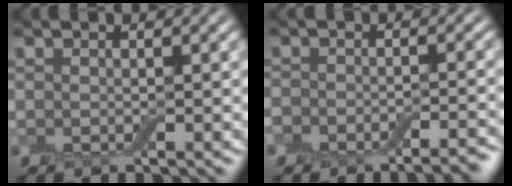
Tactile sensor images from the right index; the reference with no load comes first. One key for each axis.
{"total": 4.0, "fx": -3.5, "fy": 1.1, "fz": 1.6, "tx": -0.024, "ty": 0.006, "tz": -0.048}